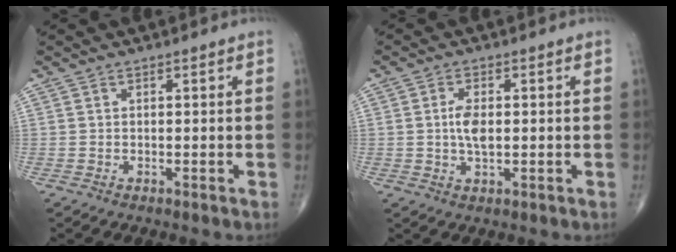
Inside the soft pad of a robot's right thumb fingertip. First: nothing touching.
{"total": 4.4, "force": [0.1, 2.1, 3.8], "torque": [-0.072, -0.002, 0.001]}